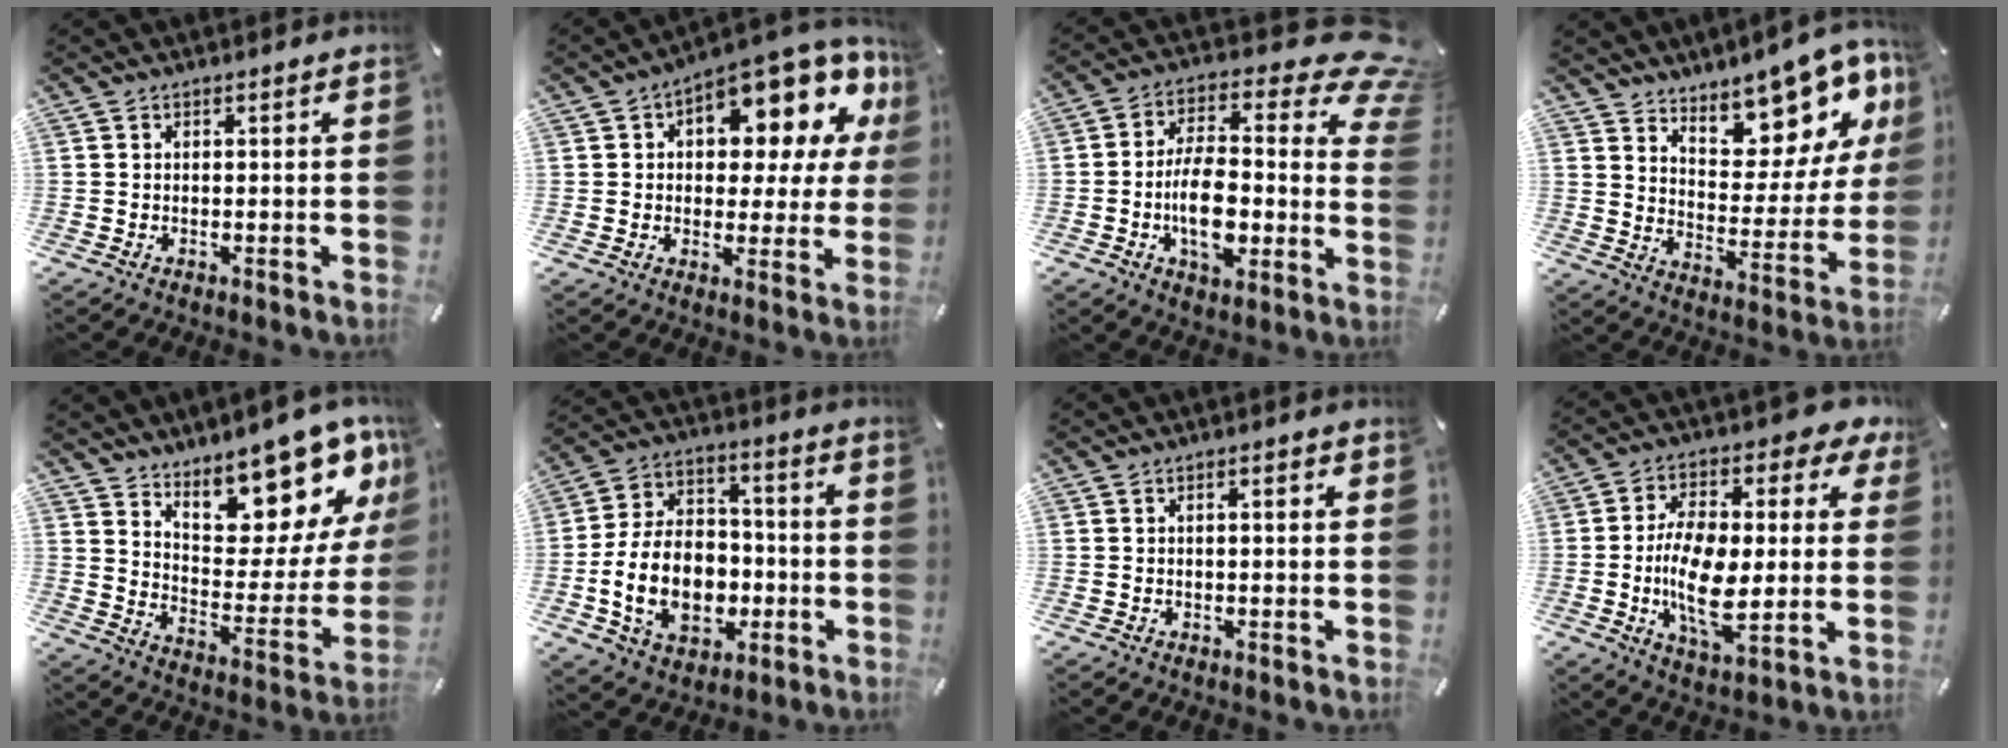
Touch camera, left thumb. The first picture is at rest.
{"total": 13.3, "force": [7.9, 6.2, 8.7], "torque": [-0.110, -0.077, 0.130]}
{"total": 18.6, "force": [0.8, 11.2, 14.8], "torque": [-0.228, -0.029, 0.017]}
{"total": 13.1, "force": [11.2, 5.4, 4.1], "torque": [-0.039, -0.115, 0.190]}
{"total": 16.3, "force": [13.8, 6.0, 6.4], "torque": [-0.065, -0.129, 0.229]}
{"total": 18.2, "force": [-4.5, 13.2, 11.7], "torque": [-0.236, 0.021, -0.074]}
{"total": 1.4, "force": [-0.1, 0.5, 1.3], "torque": [-0.023, 0.002, -0.003]}
{"total": 15.5, "force": [-0.7, 8.6, 12.8], "torque": [-0.251, -0.004, -0.019]}